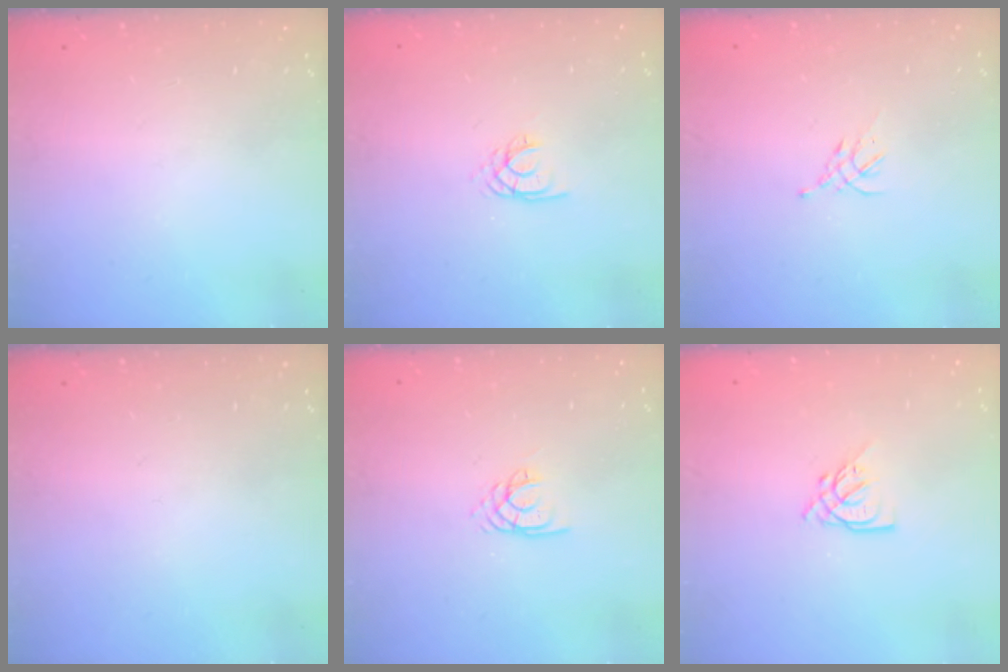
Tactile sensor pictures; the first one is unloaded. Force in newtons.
{"total": 2.0, "press": 1.9, "slide": 0.4}
{"total": 1.9, "press": 1.8, "slide": 0.5}
{"total": 0.0}
{"total": 1.9, "press": 1.8, "slide": 0.3}
{"total": 4.3, "press": 4.2, "slide": 0.5}